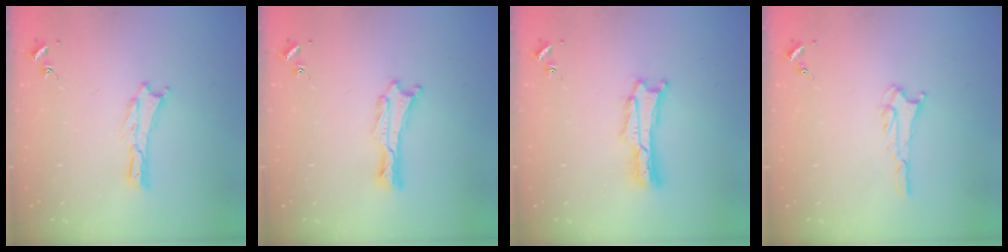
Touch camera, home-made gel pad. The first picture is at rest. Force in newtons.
{"total": 0.8, "press": 0.7, "slide": 0.2}
{"total": 1.4, "press": 1.3, "slide": 0.2}
{"total": 1.6, "press": 1.6, "slide": 0.1}